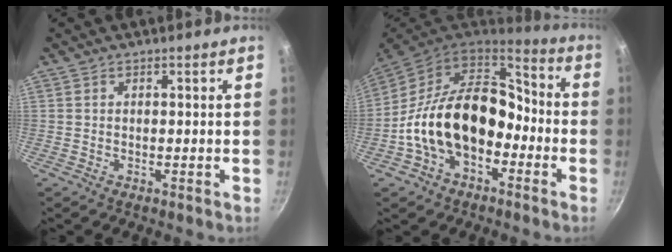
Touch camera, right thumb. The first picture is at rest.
{"total": 19.7, "force": [-4.2, 13.2, 14.0], "torque": [-0.211, 0.063, -0.081]}